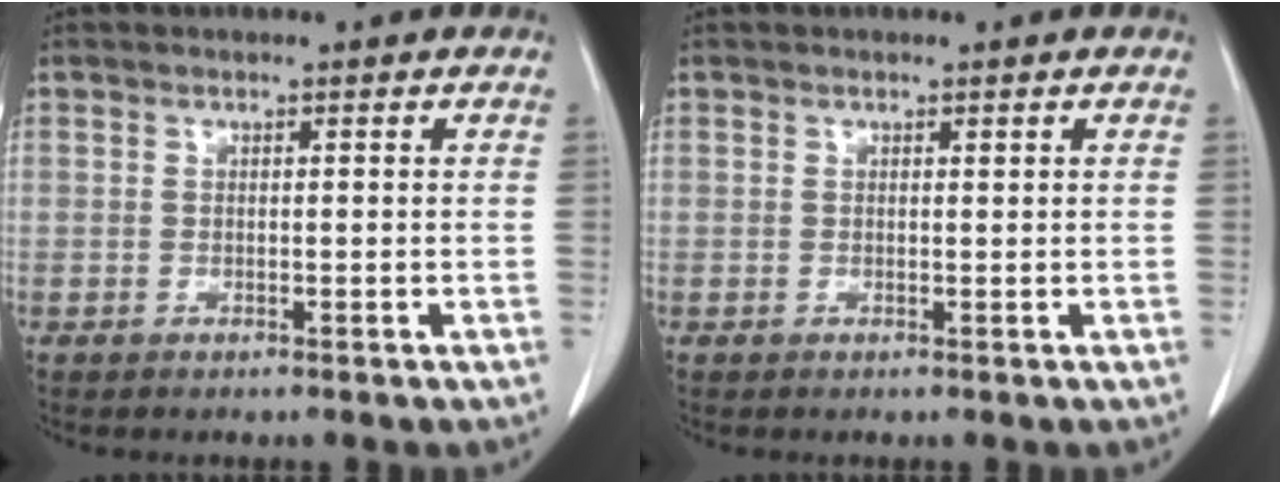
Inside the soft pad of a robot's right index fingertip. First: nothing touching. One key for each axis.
{"total": 0.0}